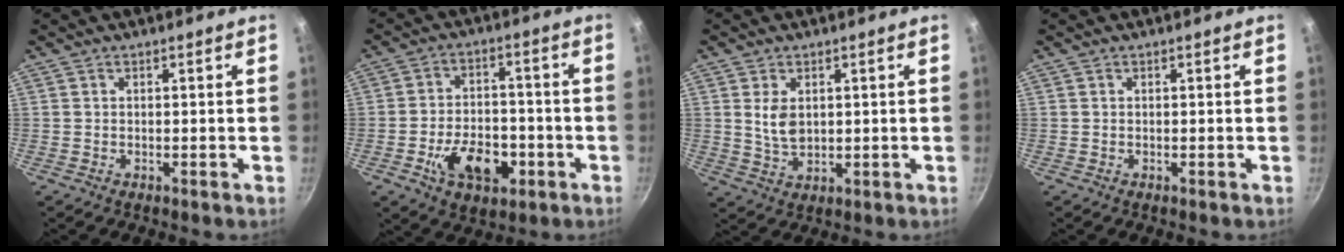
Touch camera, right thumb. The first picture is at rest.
{"total": 12.2, "force": [-4.3, 7.8, 8.3], "torque": [-0.108, 0.024, -0.065]}
{"total": 5.2, "force": [1.3, 3.3, 3.8], "torque": [-0.065, -0.015, 0.032]}
{"total": 0.0}